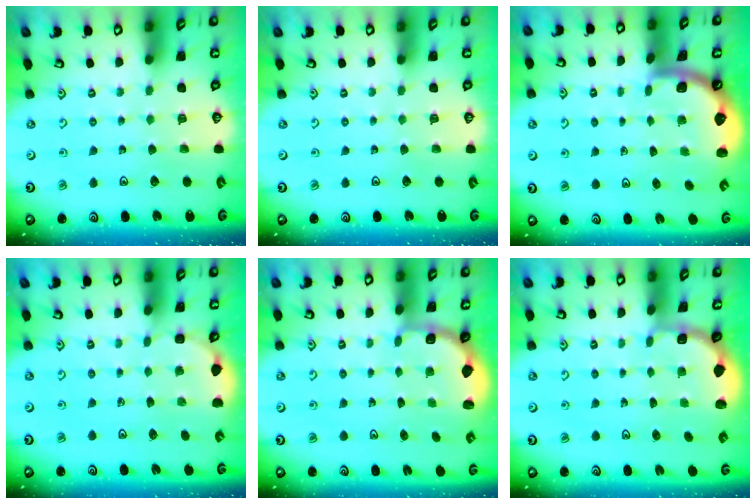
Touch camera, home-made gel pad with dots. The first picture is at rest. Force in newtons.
{"total": 0.0}
{"total": 1.2, "press": 1.2, "slide": 0.1}
{"total": 2.4, "press": 2.1, "slide": 1.1}
{"total": 2.7, "press": 2.1, "slide": 1.7}
{"total": 1.8, "press": 1.6, "slide": 0.7}